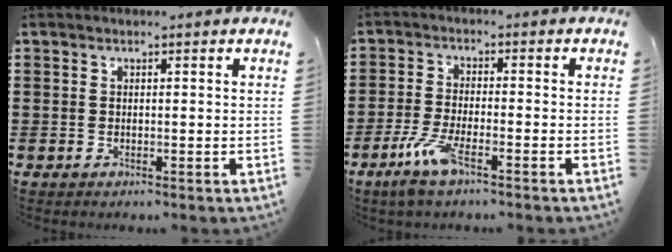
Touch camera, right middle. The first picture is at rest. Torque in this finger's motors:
{"motor_torque": [2.14, 0.00, 0.60, 0.19]}